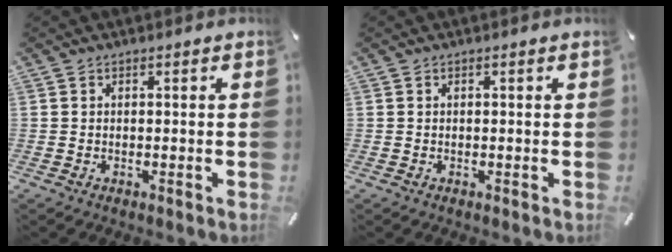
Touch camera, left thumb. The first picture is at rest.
{"total": 0.0}